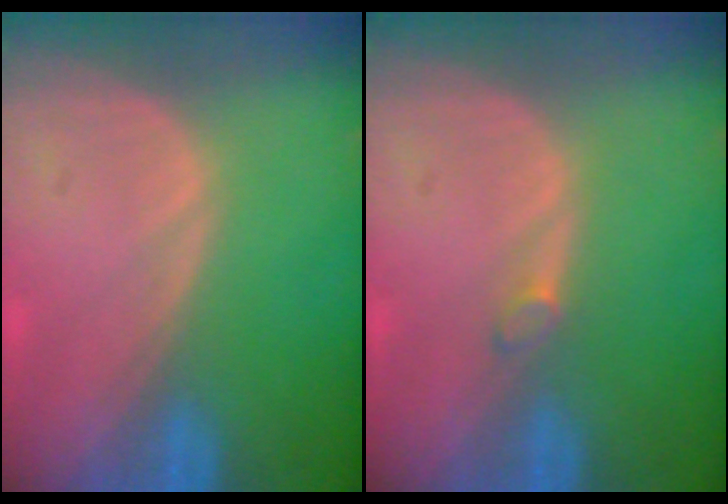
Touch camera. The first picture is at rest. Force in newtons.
{"total": 0.9, "press": 0.9, "slide": 0.3}